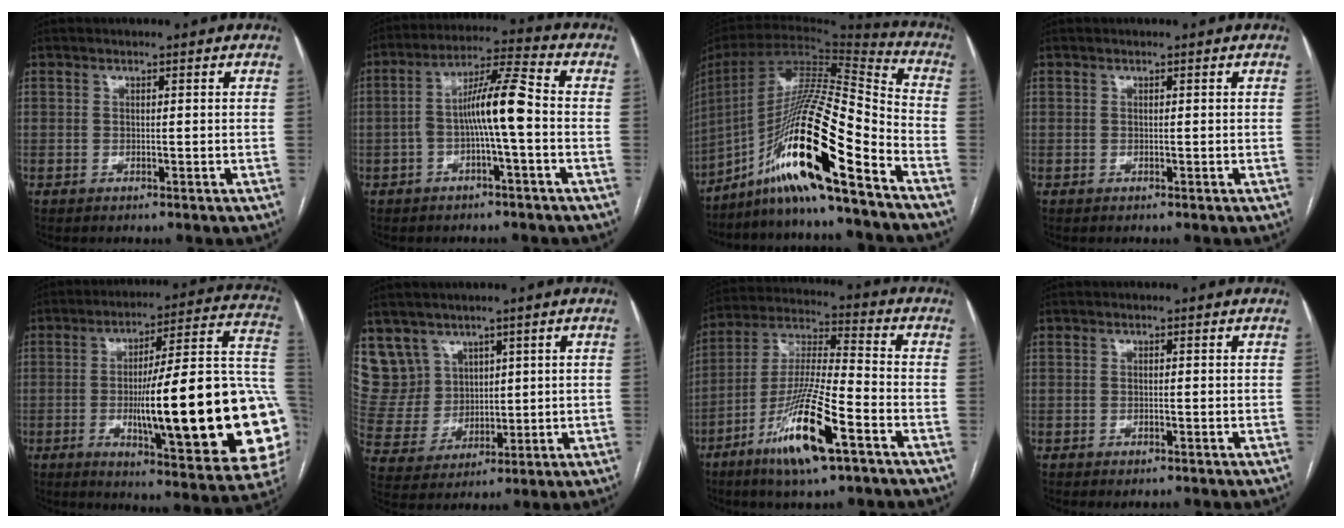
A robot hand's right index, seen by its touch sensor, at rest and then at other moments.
{"total": 8.7, "force": [-1.6, 0.5, 8.6], "torque": [-0.156, 0.028, -0.030]}
{"total": 21.9, "force": [-13.1, 0.7, 17.6], "torque": [-0.340, -0.006, -0.242]}
{"total": 0.0}
{"total": 30.4, "force": [-4.4, 3.3, 29.9], "torque": [-0.332, 0.001, -0.068]}
{"total": 9.0, "force": [5.8, 6.9, 0.2], "torque": [-0.014, 0.029, 0.132]}
{"total": 15.6, "force": [-7.8, 1.5, 13.4], "torque": [-0.268, -0.021, -0.142]}
{"total": 1.1, "force": [-0.7, 0.3, 0.8], "torque": [-0.013, -0.002, -0.006]}